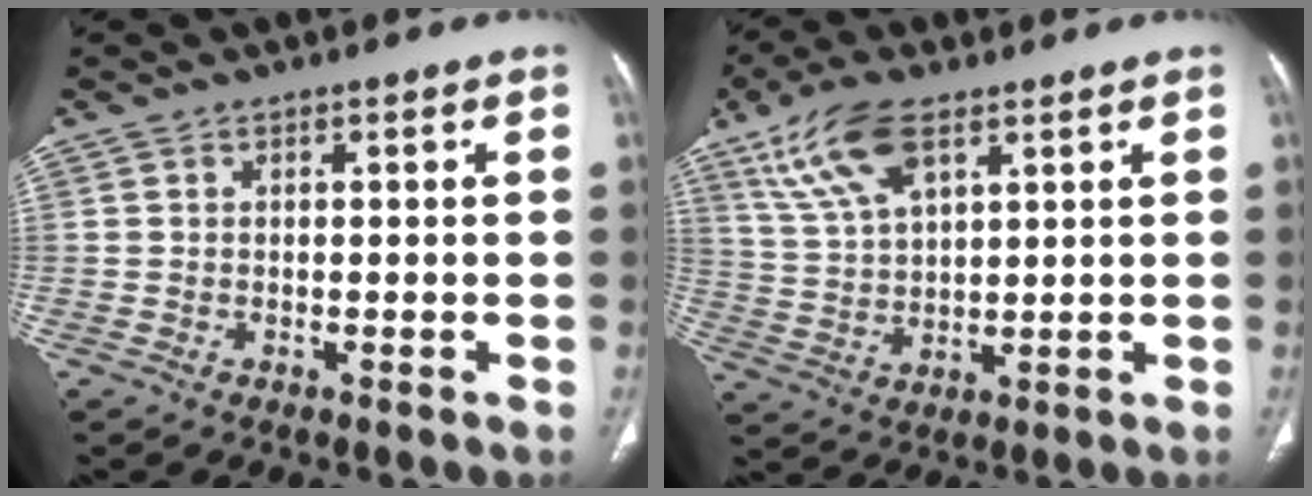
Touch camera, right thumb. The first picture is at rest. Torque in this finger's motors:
{"motor_torque": [-0.31, 0.37, 0.04, 0.08, 0.09]}